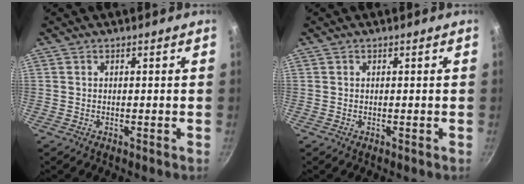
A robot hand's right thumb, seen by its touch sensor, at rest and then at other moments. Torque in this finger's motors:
{"motor_torque": [-0.25, 0.03, -0.30, 0.09, 0.00]}